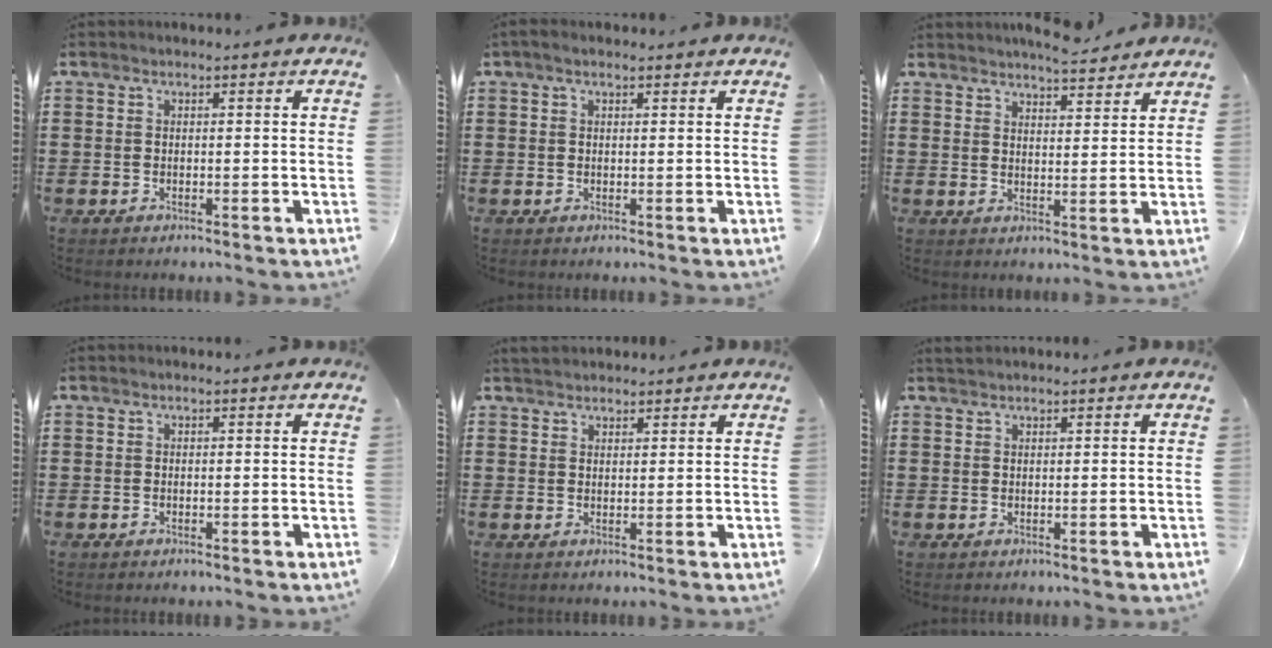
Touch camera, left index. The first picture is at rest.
{"total": 1.2, "force": [0.5, 0.4, 1.0], "torque": [-0.020, 0.004, 0.009]}
{"total": 4.5, "force": [4.4, 0.2, 1.0], "torque": [-0.023, -0.016, 0.079]}
{"total": 0.0}
{"total": 1.8, "force": [1.8, 0.5, 0.0], "torque": [-0.005, 0.004, 0.036]}
{"total": 0.9, "force": [0.8, 0.1, 0.3], "torque": [-0.006, 0.002, 0.016]}